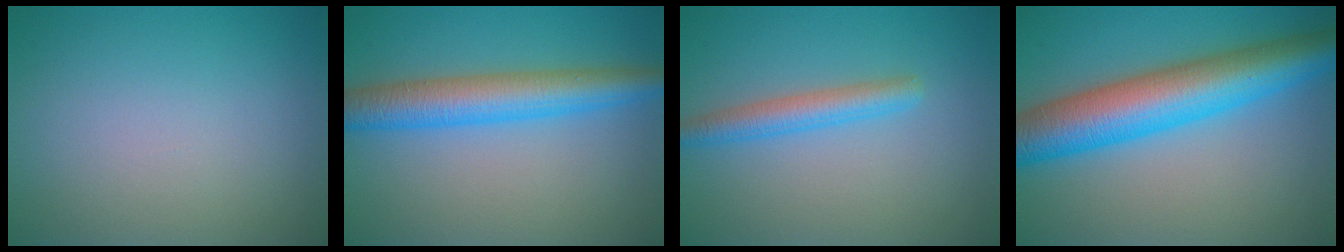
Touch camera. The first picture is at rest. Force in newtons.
{"total": 5.9, "press": 5.9, "slide": 0.2}
{"total": 2.8, "press": 2.8, "slide": 0.0}
{"total": 10.1, "press": 10.1, "slide": 0.1}